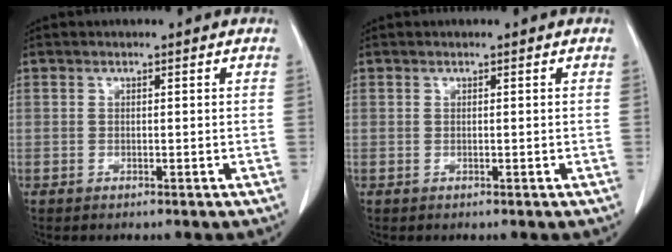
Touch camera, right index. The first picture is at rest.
{"total": 0.0}